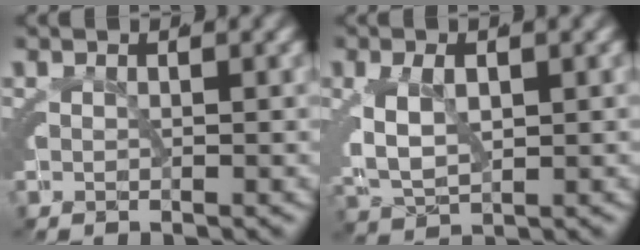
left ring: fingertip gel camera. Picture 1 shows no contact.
{"total": 5.0, "force": [-0.1, 4.0, 2.9], "torque": [-0.082, -0.019, 0.003]}